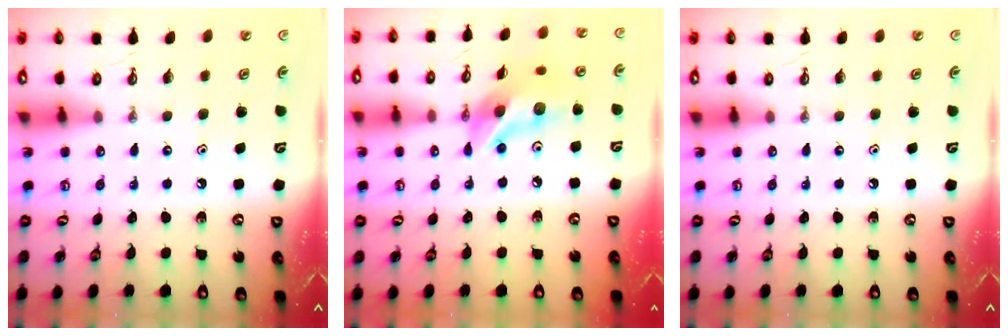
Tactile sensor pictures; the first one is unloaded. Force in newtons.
{"total": 13.2, "press": 13.1, "slide": 0.9}
{"total": 0.0}